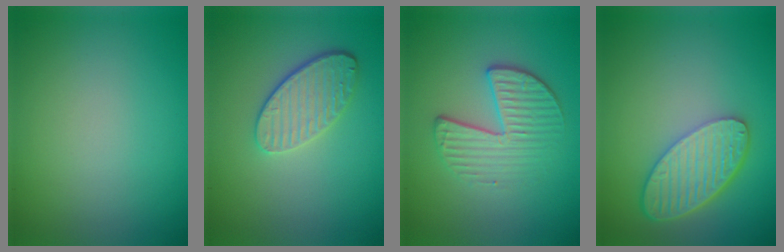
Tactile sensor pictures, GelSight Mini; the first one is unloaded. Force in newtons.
{"total": 3.5, "press": 3.1, "slide": 1.7}
{"total": 3.8, "press": 3.1, "slide": 2.1}
{"total": 5.8, "press": 4.5, "slide": 3.6}